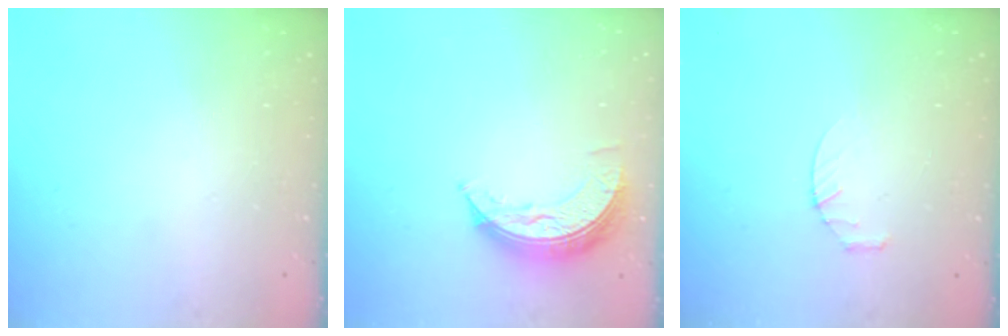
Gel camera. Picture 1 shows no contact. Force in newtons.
{"total": 8.4, "press": 8.4, "slide": 0.2}
{"total": 2.8, "press": 2.8, "slide": 0.4}